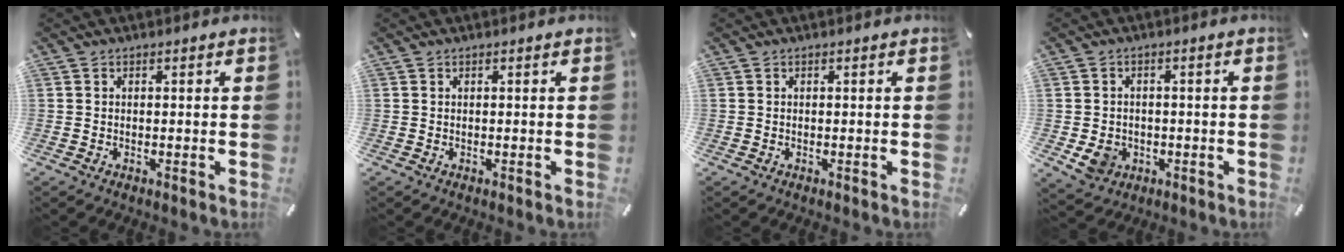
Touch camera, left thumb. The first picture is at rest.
{"total": 0.0}
{"total": 0.0}
{"total": 6.0, "force": [-1.5, 5.3, 2.4], "torque": [-0.045, 0.003, -0.028]}